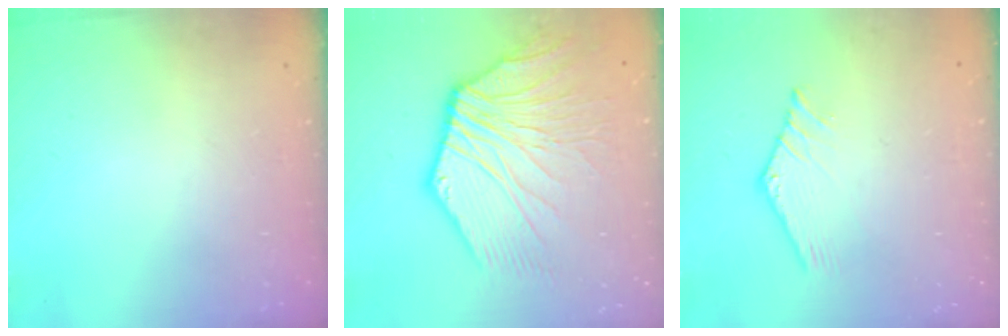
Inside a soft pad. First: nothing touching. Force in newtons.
{"total": 6.8, "press": 6.6, "slide": 1.6}
{"total": 0.0}